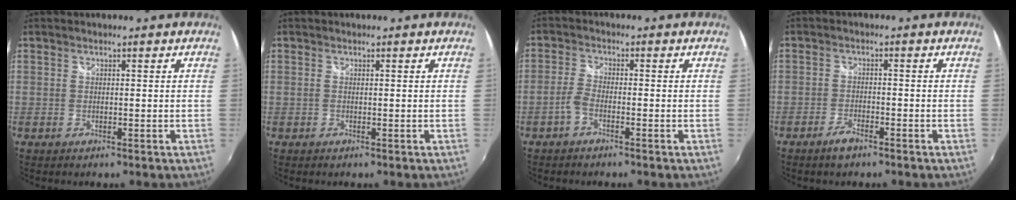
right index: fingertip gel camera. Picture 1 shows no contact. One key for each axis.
{"total": 0.0}
{"total": 2.6, "fx": -1.6, "fy": 0.8, "fz": 1.9, "tx": -0.052, "ty": 0.004, "tz": -0.036}
{"total": 3.2, "fx": -2.6, "fy": 0.9, "fz": 1.6, "tx": -0.045, "ty": -0.002, "tz": -0.052}